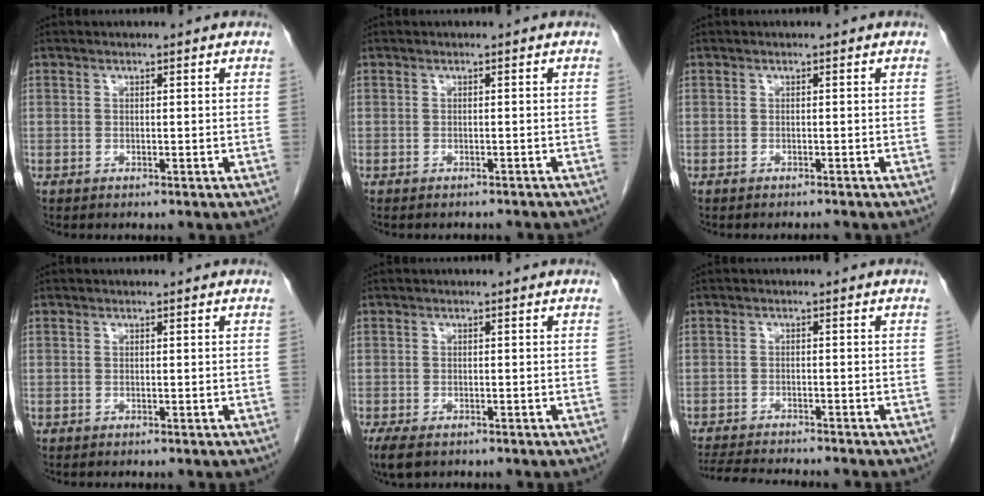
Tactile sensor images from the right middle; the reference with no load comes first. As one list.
[{"total": 5.1, "force": [-4.6, 1.5, 1.6], "torque": [-0.020, -0.005, -0.050]}, {"total": 0.7, "force": [-0.7, 0.0, 0.1], "torque": [-0.006, -0.003, -0.010]}, {"total": 0.0}, {"total": 4.1, "force": [-2.8, 1.8, 2.4], "torque": [-0.050, -0.011, -0.043]}, {"total": 10.0, "force": [-9.2, 0.7, 3.8], "torque": [-0.058, -0.012, -0.135]}]